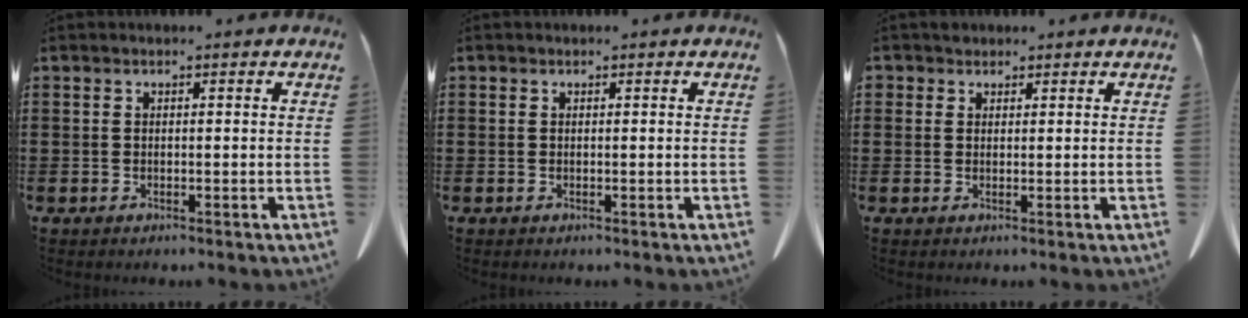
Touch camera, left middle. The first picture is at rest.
{"total": 0.0}
{"total": 1.4, "force": [1.0, 1.0, 0.0], "torque": [-0.005, 0.005, 0.021]}